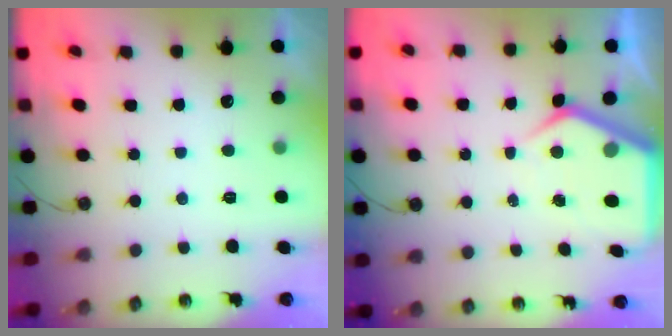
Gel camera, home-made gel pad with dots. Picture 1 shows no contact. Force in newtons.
{"total": 7.0, "press": 7.0, "slide": 0.7}